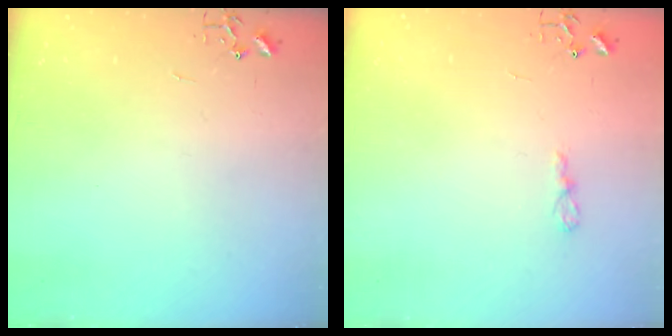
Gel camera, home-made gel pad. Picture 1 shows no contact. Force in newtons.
{"total": 4.4, "press": 4.4, "slide": 0.6}